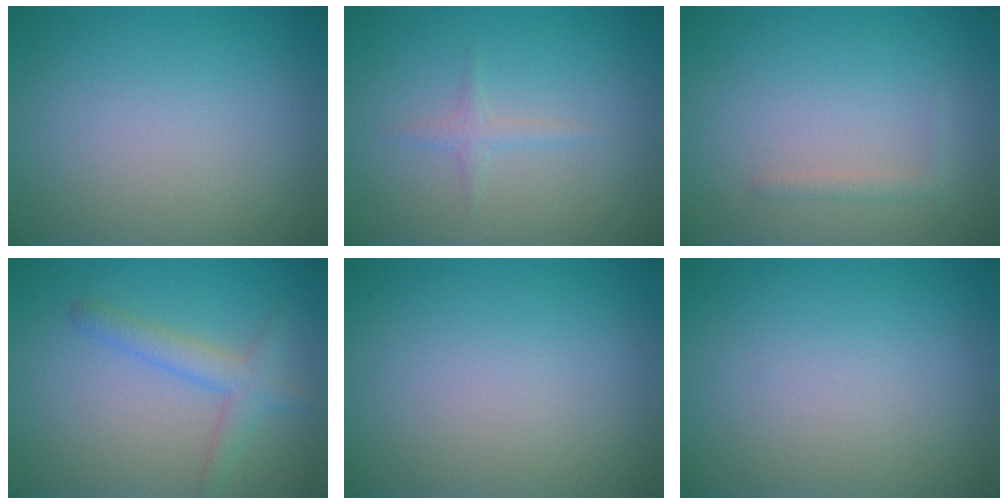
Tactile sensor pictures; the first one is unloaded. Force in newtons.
{"total": 1.1, "press": 1.1, "slide": 0.1}
{"total": 0.8, "press": 0.8, "slide": 0.0}
{"total": 2.8, "press": 2.8, "slide": 0.2}
{"total": 0.0}
{"total": 0.0}